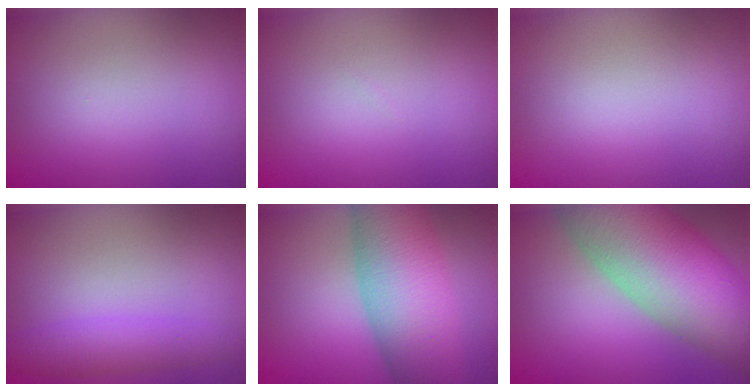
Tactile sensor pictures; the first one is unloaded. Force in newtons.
{"total": 0.0}
{"total": 0.0}
{"total": 2.8, "press": 2.8, "slide": 0.0}
{"total": 10.9, "press": 10.9, "slide": 0.4}
{"total": 13.2, "press": 13.2, "slide": 0.8}